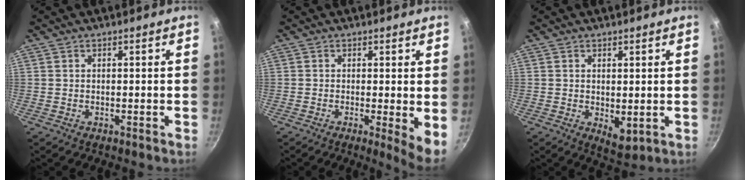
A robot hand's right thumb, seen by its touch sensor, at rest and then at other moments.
{"total": 5.1, "force": [-0.2, 1.1, 4.9], "torque": [-0.065, -0.016, -0.005]}
{"total": 4.2, "force": [0.4, 2.4, 3.4], "torque": [-0.045, -0.018, 0.009]}